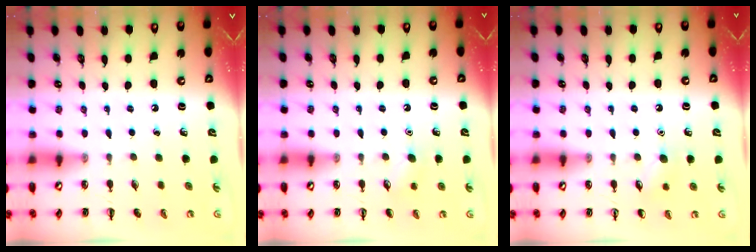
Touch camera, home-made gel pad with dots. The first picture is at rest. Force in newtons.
{"total": 6.2, "press": 6.1, "slide": 1.4}
{"total": 6.1, "press": 5.9, "slide": 1.7}